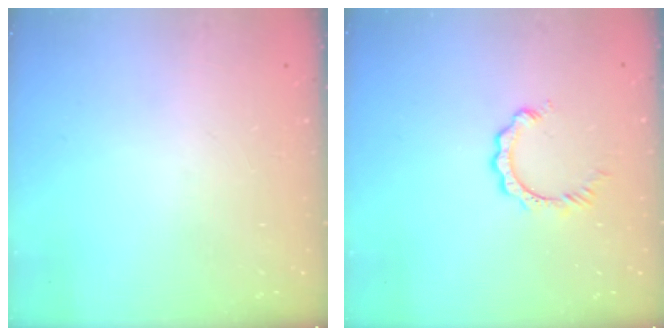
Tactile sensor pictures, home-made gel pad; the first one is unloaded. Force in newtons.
{"total": 2.8, "press": 2.7, "slide": 0.4}